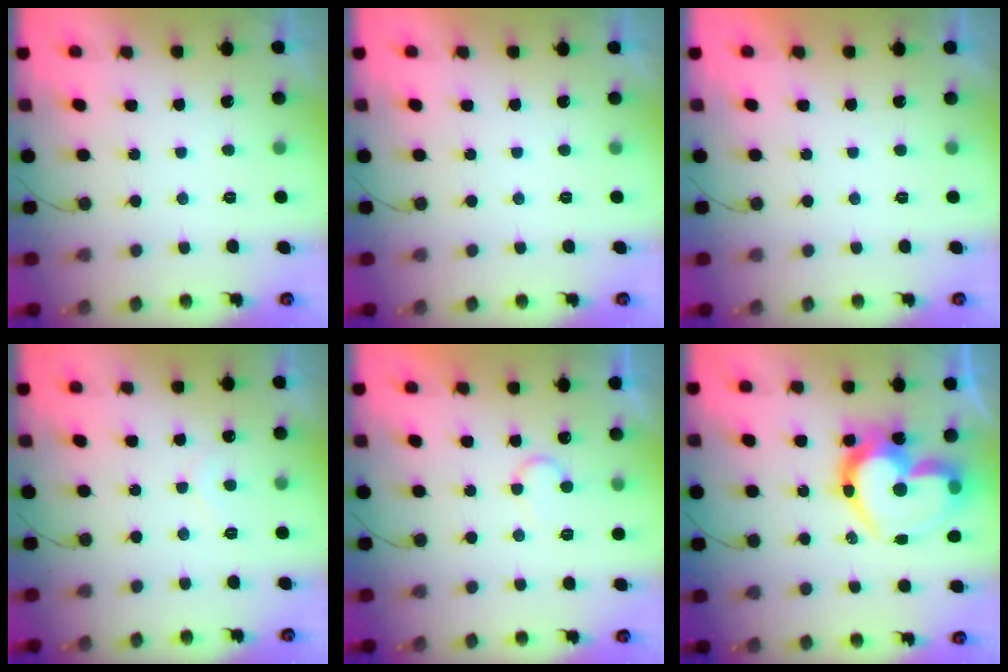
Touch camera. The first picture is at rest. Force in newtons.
{"total": 1.7, "press": 1.7, "slide": 0.1}
{"total": 2.0, "press": 2.0, "slide": 0.1}
{"total": 3.9, "press": 3.9, "slide": 0.2}
{"total": 6.8, "press": 6.8, "slide": 0.5}
{"total": 22.9, "press": 22.8, "slide": 1.9}